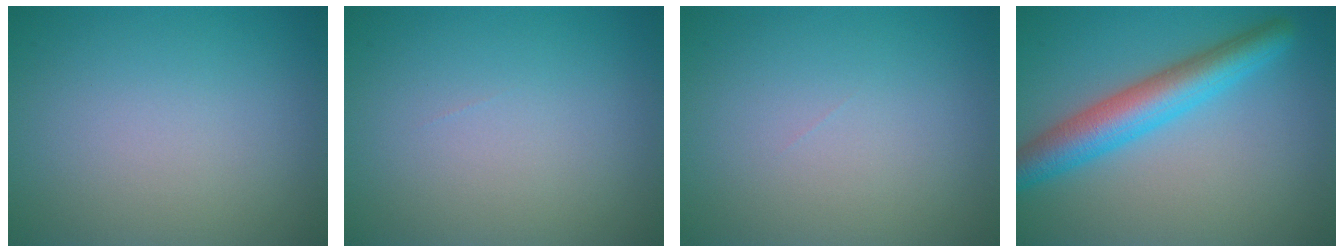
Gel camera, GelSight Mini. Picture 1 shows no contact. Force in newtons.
{"total": 0.0}
{"total": 0.0}
{"total": 5.7, "press": 5.7, "slide": 0.2}